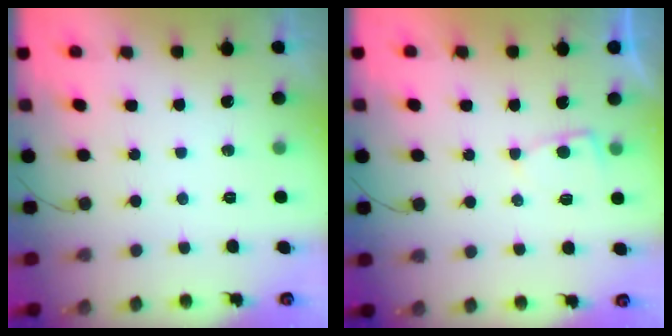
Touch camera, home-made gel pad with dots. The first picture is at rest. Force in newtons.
{"total": 3.2, "press": 3.2, "slide": 0.2}